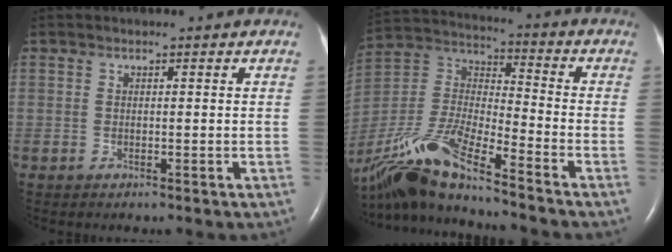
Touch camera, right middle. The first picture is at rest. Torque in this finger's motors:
{"motor_torque": [1.12, -1.02, 0.68, 0.20]}